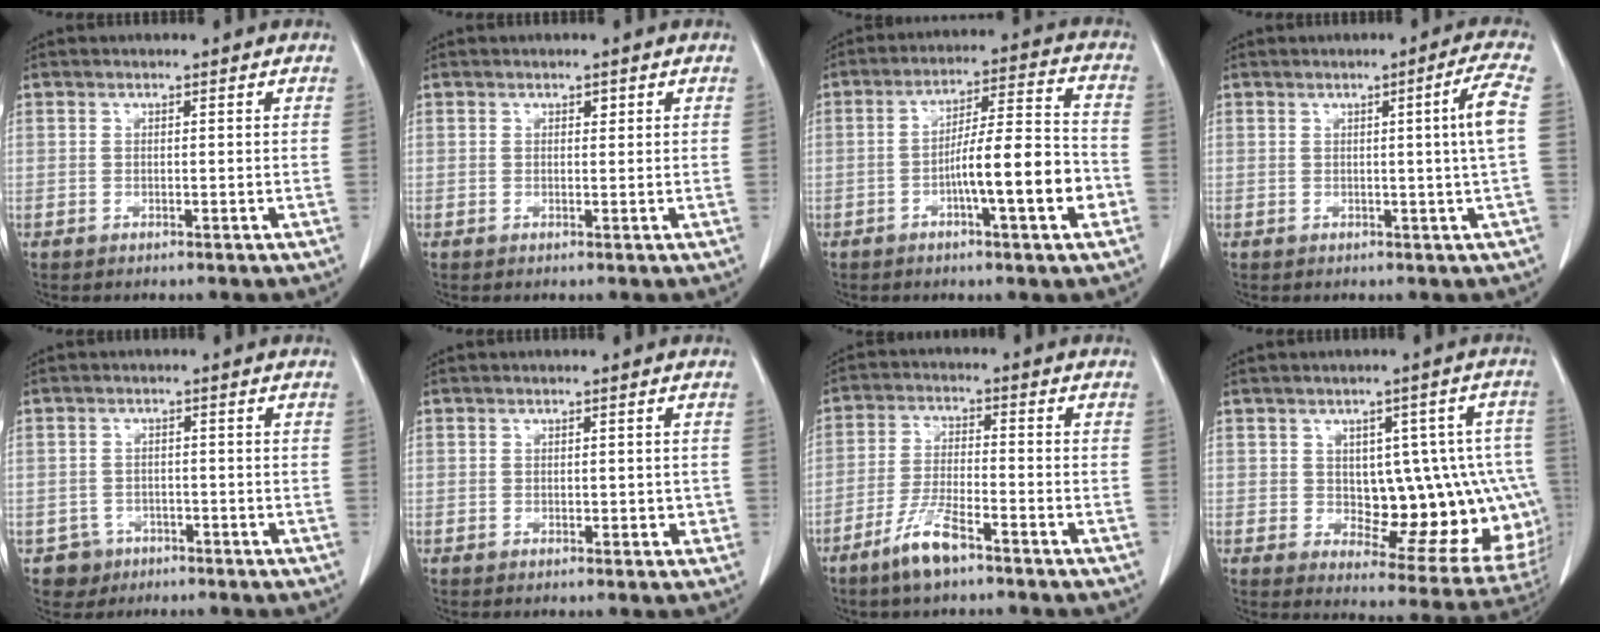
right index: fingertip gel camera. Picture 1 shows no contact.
{"total": 0.7, "force": [0.4, 0.4, 0.4], "torque": [-0.003, -0.001, 0.004]}
{"total": 11.9, "force": [-3.8, 0.9, 11.2], "torque": [-0.179, 0.013, -0.060]}
{"total": 4.7, "force": [0.2, -1.4, 4.5], "torque": [-0.065, -0.004, 0.005]}
{"total": 3.4, "force": [-1.7, 2.9, -0.2], "torque": [0.008, 0.013, -0.026]}
{"total": 1.8, "force": [0.0, 1.2, 1.3], "torque": [-0.014, 0.006, 0.003]}
{"total": 7.0, "force": [-4.8, 1.2, 4.9], "torque": [-0.104, -0.008, -0.093]}
{"total": 15.9, "force": [-0.3, 7.0, 14.3], "torque": [-0.132, 0.023, 0.018]}